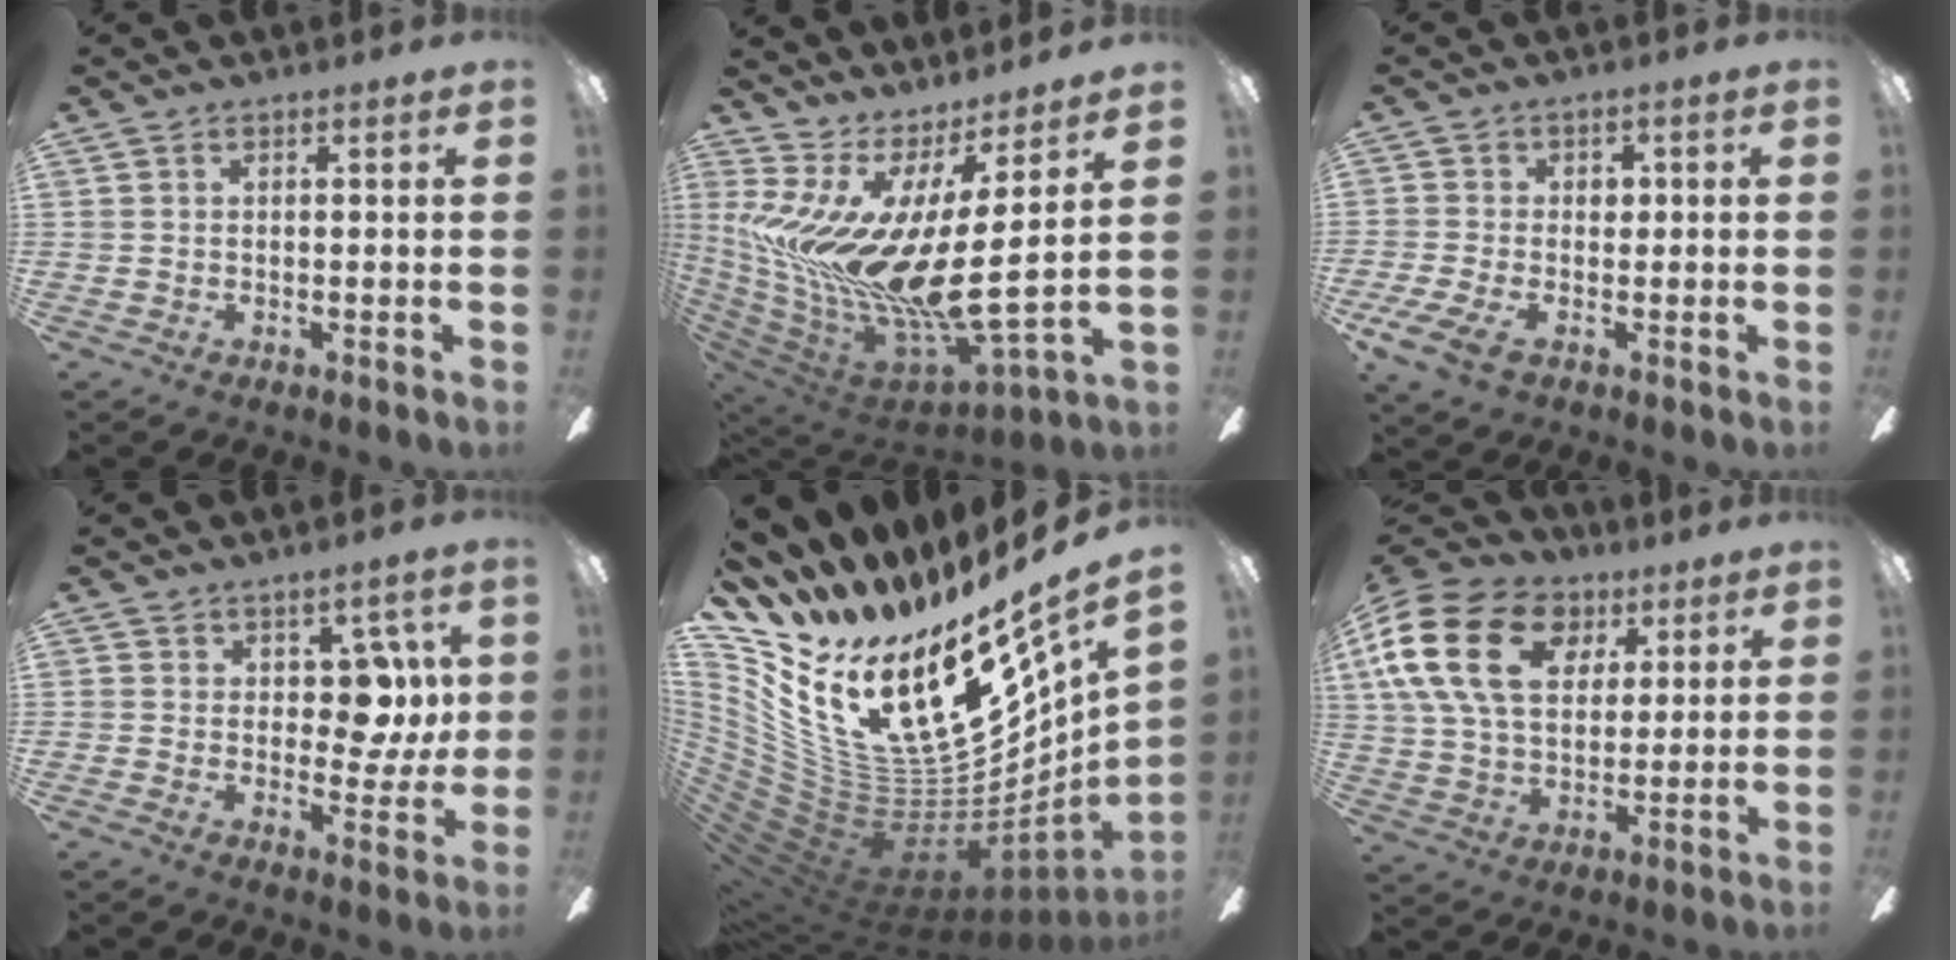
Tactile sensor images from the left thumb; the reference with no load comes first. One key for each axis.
{"total": 18.4, "fx": 0.7, "fy": 4.2, "fz": 17.9, "tx": -0.385, "ty": -0.073, "tz": 0.015}
{"total": 7.2, "fx": -2.0, "fy": 4.9, "fz": 5.0, "tx": -0.102, "ty": 0.006, "tz": -0.036}
{"total": 8.9, "fx": 2.4, "fy": 5.8, "fz": 6.3, "tx": -0.078, "ty": -0.001, "tz": 0.043}
{"total": 28.2, "fx": 10.8, "fy": 13.1, "fz": 22.5, "tx": -0.392, "ty": -0.135, "tz": 0.257}
{"total": 20.5, "fx": 7.7, "fy": 14.1, "fz": 12.8, "tx": -0.257, "ty": -0.011, "tz": 0.138}